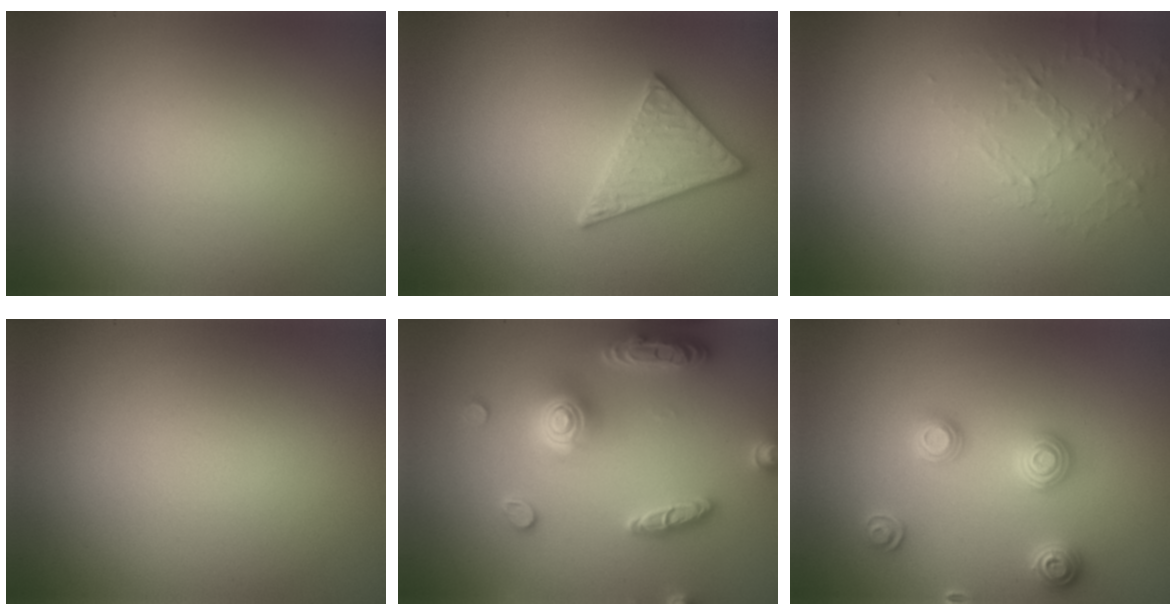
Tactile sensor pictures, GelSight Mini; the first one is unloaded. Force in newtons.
{"total": 2.8, "press": 2.7, "slide": 0.7}
{"total": 1.1, "press": 0.5, "slide": 1.0}
{"total": 0.0}
{"total": 5.3, "press": 5.3, "slide": 0.8}
{"total": 2.9, "press": 2.9, "slide": 0.2}